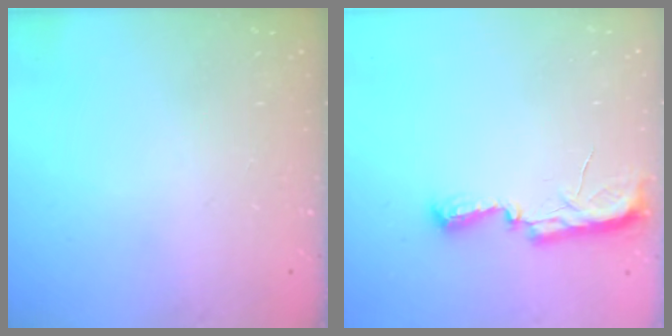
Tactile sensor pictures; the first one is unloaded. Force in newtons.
{"total": 9.4, "press": 8.3, "slide": 4.5}